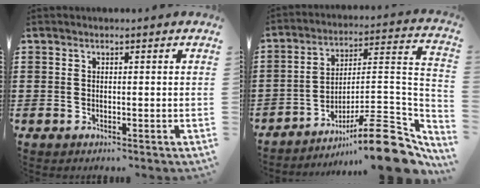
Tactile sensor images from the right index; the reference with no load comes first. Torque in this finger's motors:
{"motor_torque": [0.57, -0.57, 0.75, 0.18]}